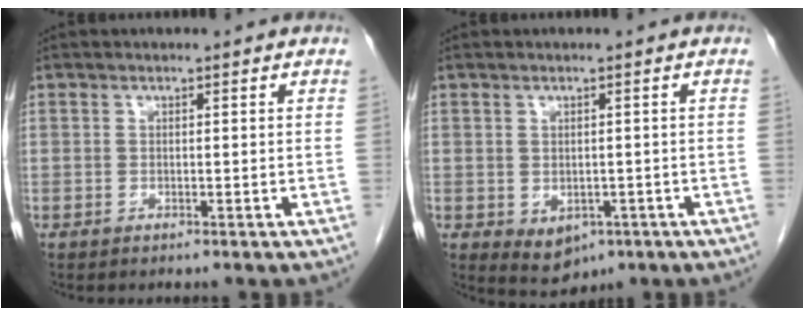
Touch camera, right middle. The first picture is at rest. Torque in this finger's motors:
{"motor_torque": [0.43, -0.43, 0.24, 0.05]}